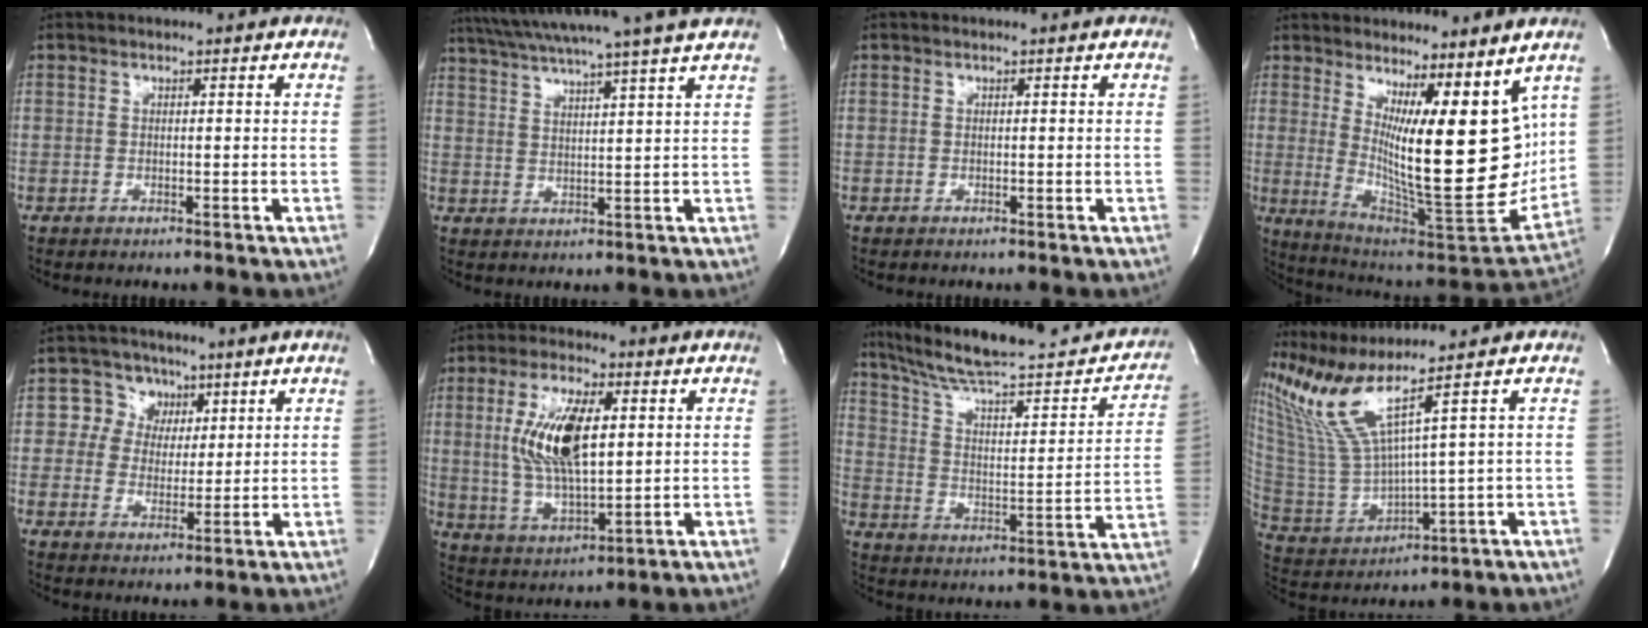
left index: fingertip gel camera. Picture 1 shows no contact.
{"total": 16.6, "force": [14.3, -2.2, 8.0], "torque": [-0.143, -0.008, 0.203]}
{"total": 0.0}
{"total": 17.9, "force": [-3.1, 1.3, 17.6], "torque": [-0.270, -0.015, -0.039]}
{"total": 5.3, "force": [2.0, 4.8, 0.7], "torque": [-0.008, 0.016, 0.037]}
{"total": 12.0, "force": [1.9, 3.8, 11.2], "torque": [-0.235, 0.002, 0.041]}
{"total": 25.6, "force": [22.2, 3.9, 12.2], "torque": [-0.179, -0.018, 0.312]}
{"total": 9.6, "force": [6.9, -2.8, 6.1], "torque": [-0.140, -0.013, 0.156]}